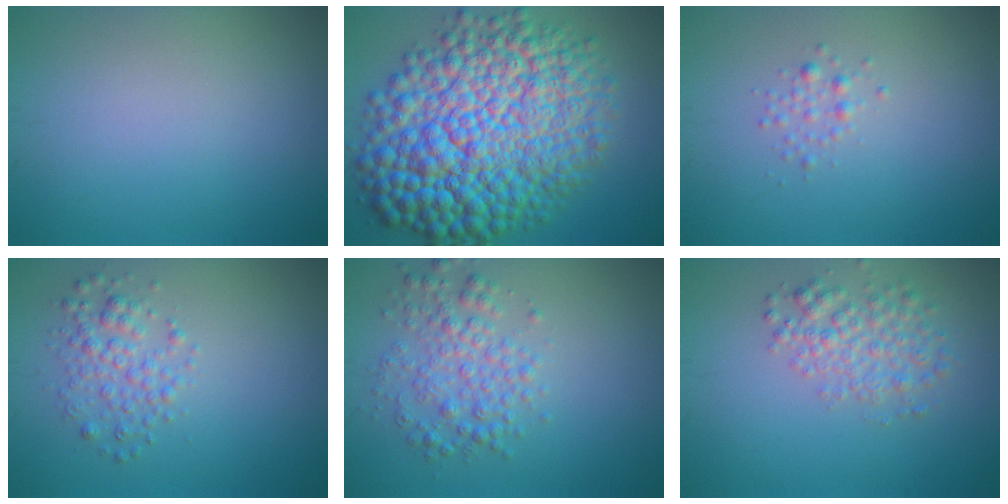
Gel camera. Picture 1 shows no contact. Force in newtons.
{"total": 16.5, "press": 16.5, "slide": 0.2}
{"total": 1.1, "press": 1.1, "slide": 0.0}
{"total": 2.6, "press": 2.6, "slide": 0.0}
{"total": 3.5, "press": 3.5, "slide": 0.0}
{"total": 3.3, "press": 3.3, "slide": 0.1}